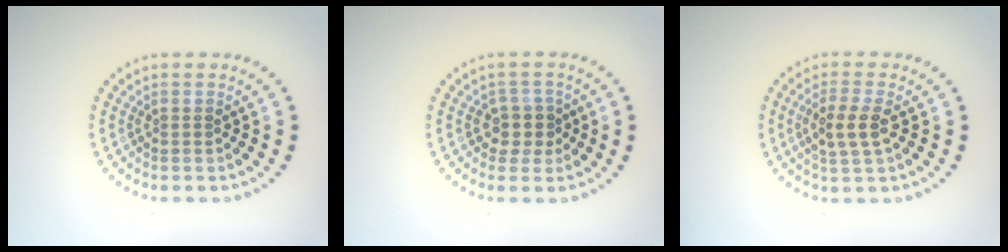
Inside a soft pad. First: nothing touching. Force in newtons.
{"total": 2.4, "press": 2.0, "slide": 1.3}
{"total": 2.8, "press": 2.6, "slide": 0.9}